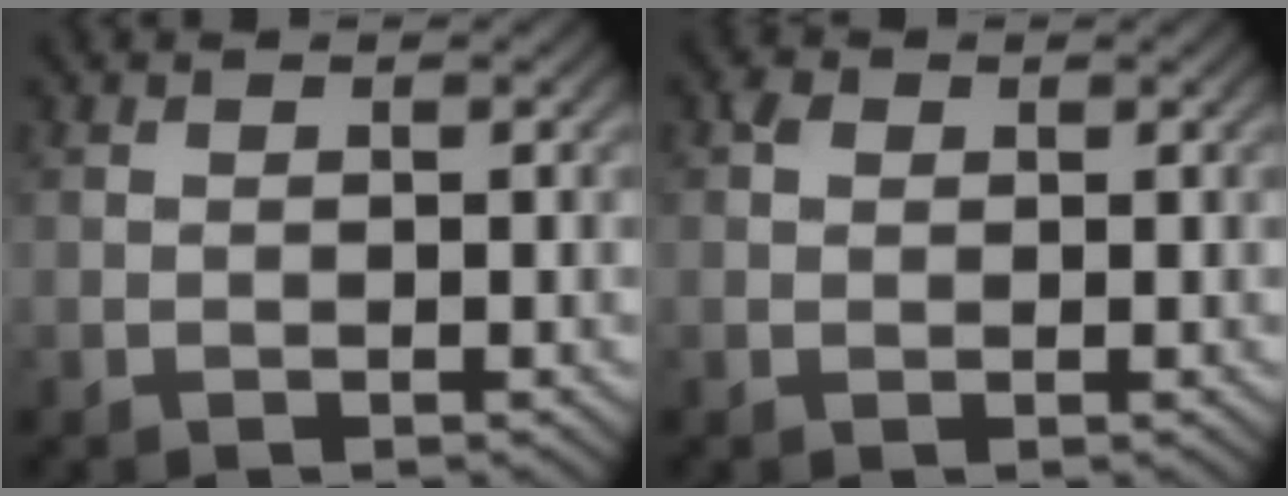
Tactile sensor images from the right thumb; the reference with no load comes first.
{"total": 1.2, "force": [0.5, 1.0, 0.5], "torque": [-0.009, 0.003, 0.005]}